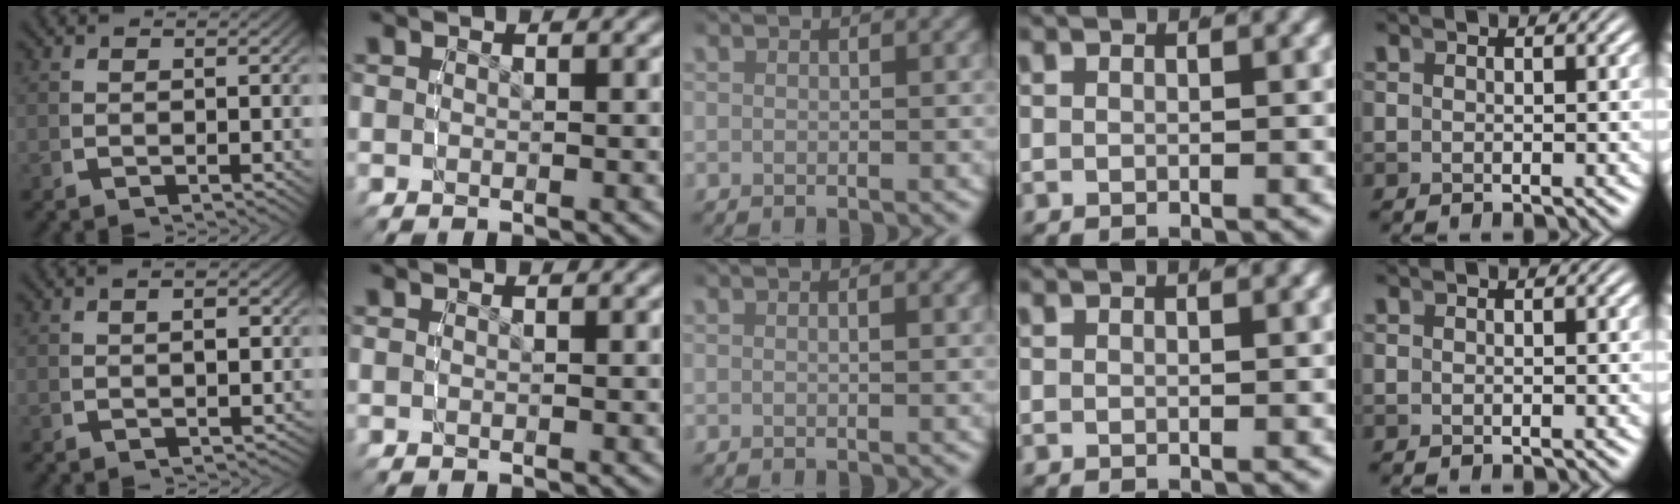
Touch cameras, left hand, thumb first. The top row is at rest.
{"thumb": {"total": 1.6, "force": [-0.2, 1.0, 1.3], "torque": [-0.016, 0.000, -0.002]}, "middle": {"total": 0.6, "force": [0.2, 0.0, 0.5], "torque": [-0.007, 0.001, 0.002]}, "ring": {"total": 0.6, "force": [0.5, -0.1, 0.3], "torque": [0.001, 0.003, 0.006]}}